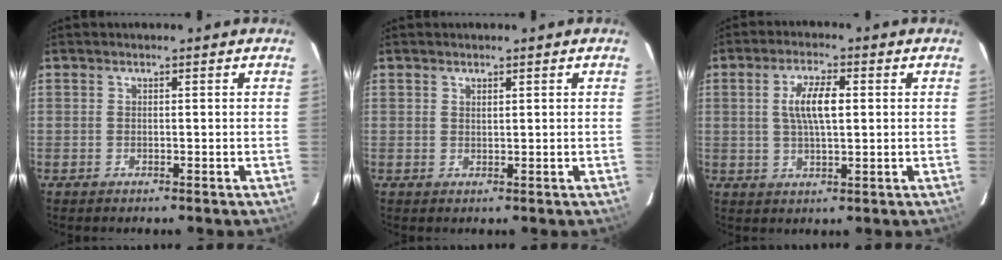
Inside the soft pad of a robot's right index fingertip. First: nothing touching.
{"total": 0.7, "force": [0.6, 0.2, 0.3], "torque": [-0.006, 0.001, 0.011]}
{"total": 6.7, "force": [1.1, 2.2, 6.2], "torque": [-0.118, 0.007, 0.023]}